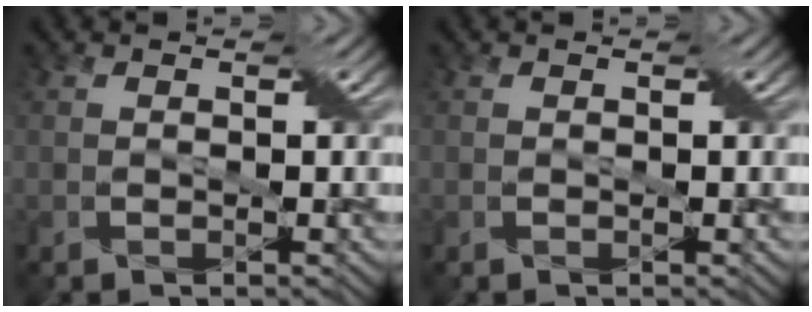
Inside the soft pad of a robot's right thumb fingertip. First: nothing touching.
{"total": 0.0}